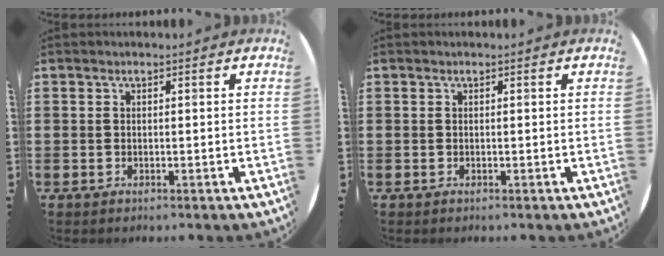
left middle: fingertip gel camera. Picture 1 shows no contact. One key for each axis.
{"total": 0.0}